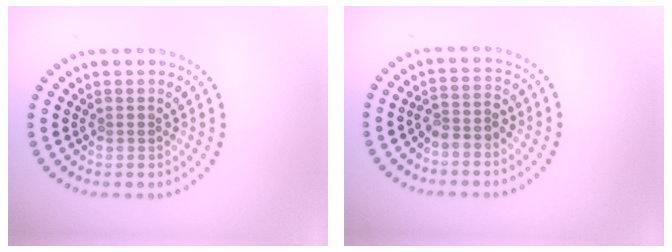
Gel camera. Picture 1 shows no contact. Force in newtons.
{"total": 2.1, "press": 1.7, "slide": 1.3}